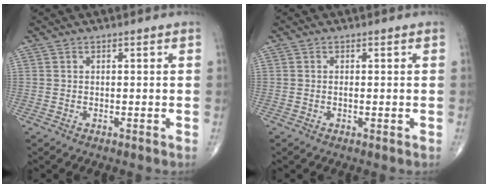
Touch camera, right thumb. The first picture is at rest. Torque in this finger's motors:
{"motor_torque": [1.70, 3.31, 0.26, 0.31, 0.03]}